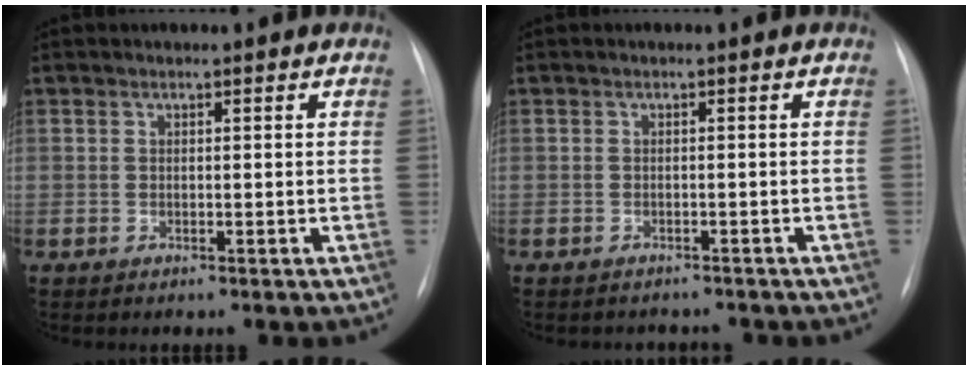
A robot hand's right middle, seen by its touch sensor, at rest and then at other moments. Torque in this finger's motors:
{"motor_torque": [-0.03, -0.03, -0.01, 0.00]}